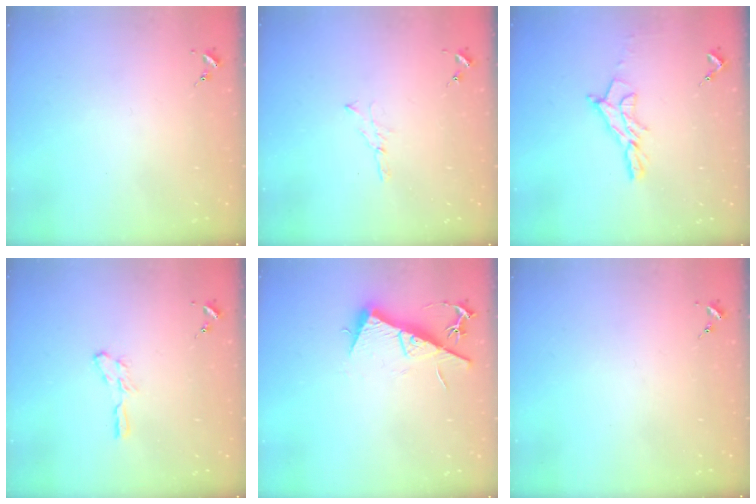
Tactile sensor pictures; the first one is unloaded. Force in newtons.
{"total": 3.0, "press": 3.0, "slide": 0.3}
{"total": 11.1, "press": 11.1, "slide": 0.9}
{"total": 4.4, "press": 4.3, "slide": 0.3}
{"total": 11.3, "press": 11.3, "slide": 0.4}
{"total": 0.0}